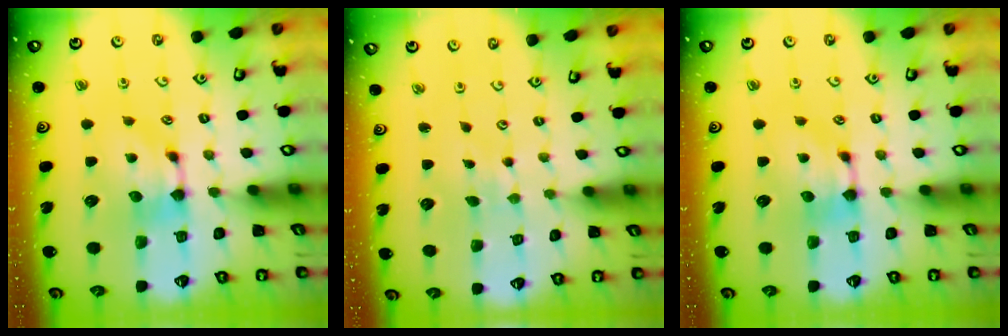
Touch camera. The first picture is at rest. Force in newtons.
{"total": 5.0, "press": 5.0, "slide": 0.2}
{"total": 0.0}